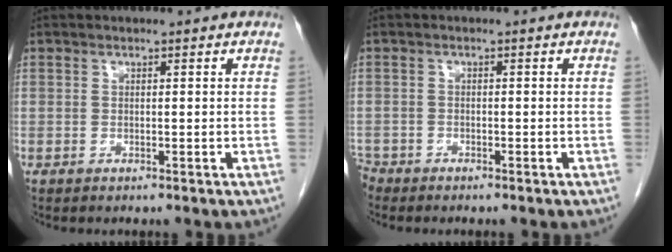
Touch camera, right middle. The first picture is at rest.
{"total": 2.1, "force": [-2.0, 0.8, 0.0], "torque": [0.001, -0.002, -0.036]}